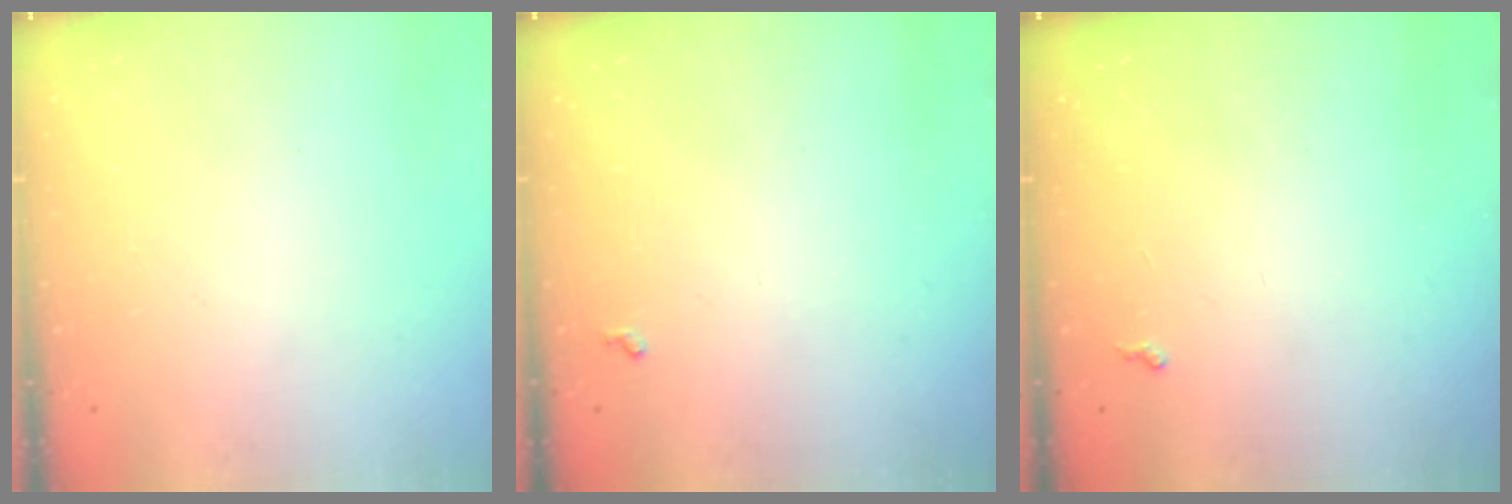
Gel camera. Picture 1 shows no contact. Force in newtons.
{"total": 2.8, "press": 2.8, "slide": 0.5}
{"total": 5.5, "press": 5.5, "slide": 0.8}